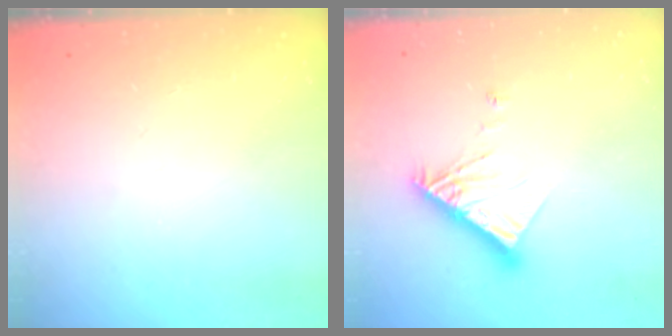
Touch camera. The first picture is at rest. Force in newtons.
{"total": 10.3, "press": 10.2, "slide": 0.9}